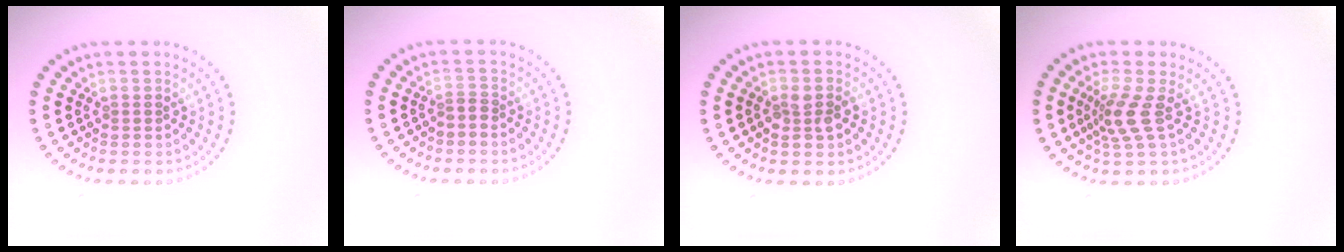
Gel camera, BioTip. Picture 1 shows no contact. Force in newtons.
{"total": 0.9, "press": 0.5, "slide": 0.8}
{"total": 1.9, "press": 1.9, "slide": 0.5}
{"total": 2.8, "press": 2.0, "slide": 1.9}